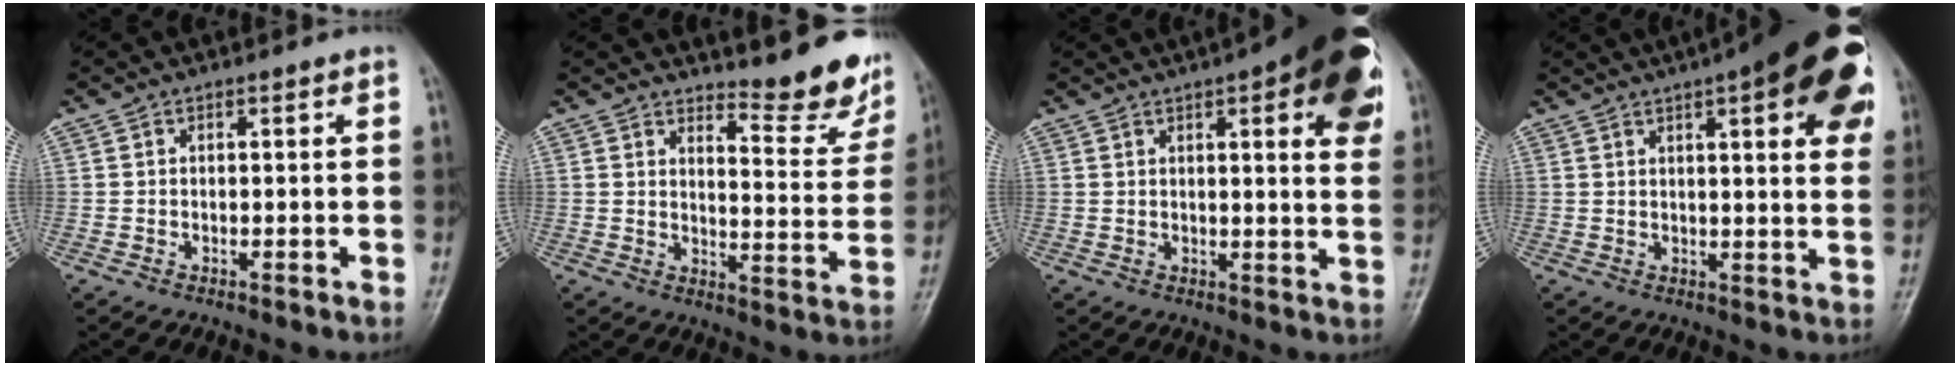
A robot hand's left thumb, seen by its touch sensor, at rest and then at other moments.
{"total": 11.9, "force": [10.8, 2.4, 4.3], "torque": [-0.028, -0.116, 0.128]}
{"total": 19.4, "force": [8.5, 5.6, 16.5], "torque": [-0.200, -0.012, 0.102]}
{"total": 22.2, "force": [9.9, 6.3, 18.9], "torque": [-0.224, 0.003, 0.124]}